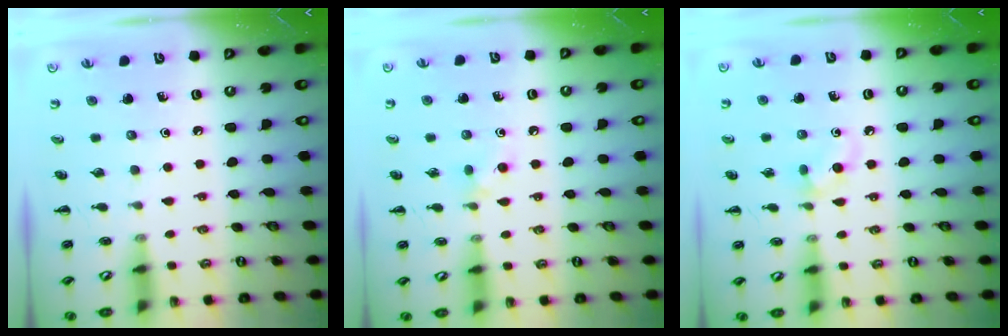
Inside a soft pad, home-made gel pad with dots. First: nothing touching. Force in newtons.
{"total": 4.1, "press": 3.9, "slide": 1.3}
{"total": 4.9, "press": 4.7, "slide": 1.5}